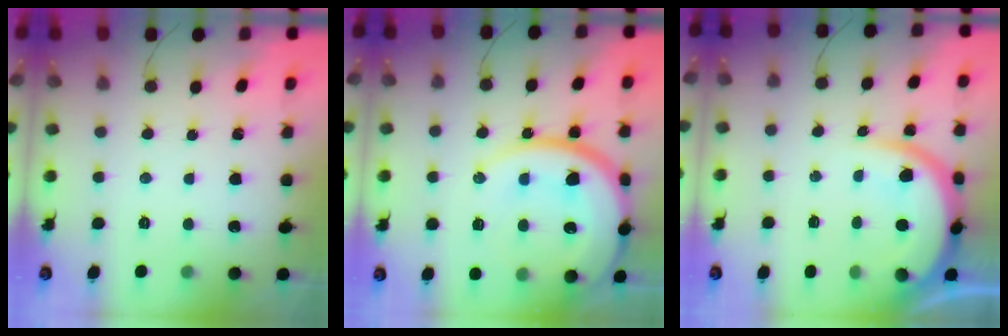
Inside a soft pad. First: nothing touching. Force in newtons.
{"total": 25.1, "press": 24.6, "slide": 4.7}
{"total": 11.0, "press": 10.9, "slide": 1.2}